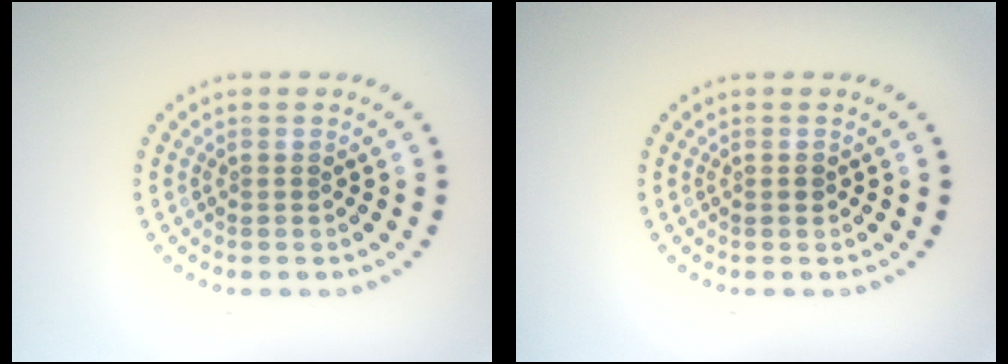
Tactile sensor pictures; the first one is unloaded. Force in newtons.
{"total": 0.8, "press": 0.8, "slide": 0.2}